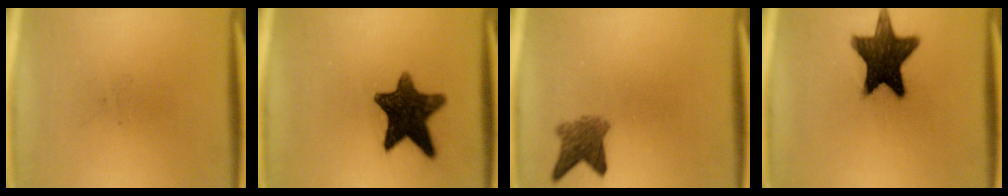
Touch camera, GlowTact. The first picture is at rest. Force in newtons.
{"total": 12.2}
{"total": 4.1}
{"total": 14.8}